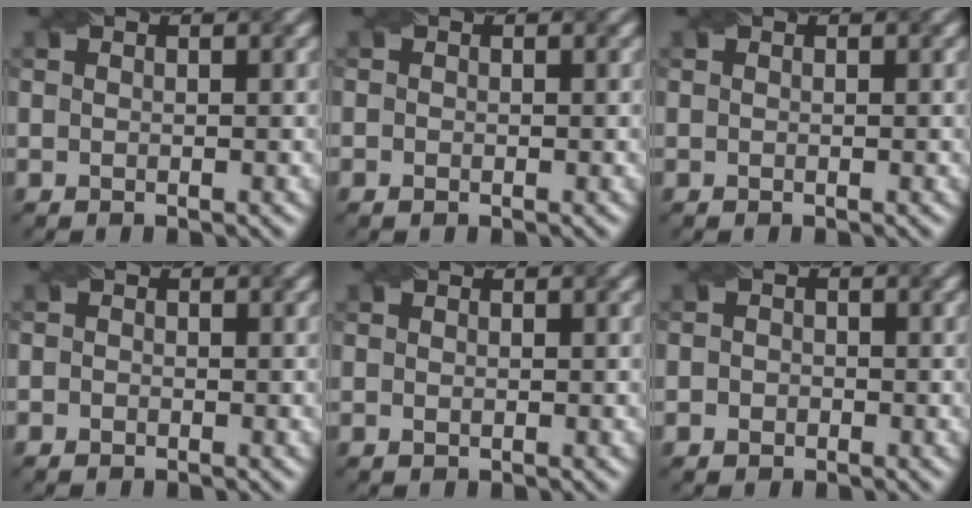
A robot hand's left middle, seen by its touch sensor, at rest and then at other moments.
{"total": 0.6, "force": [-0.2, 0.5, 0.3], "torque": [-0.006, -0.003, -0.003]}
{"total": 0.0}
{"total": 0.8, "force": [-0.5, 0.6, 0.2], "torque": [-0.003, -0.004, -0.008]}
{"total": 0.8, "force": [0.0, 0.6, 0.5], "torque": [-0.009, -0.001, 0.002]}
{"total": 1.5, "force": [-0.4, 1.4, 0.6], "torque": [0.002, -0.001, -0.010]}